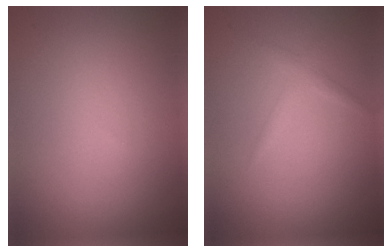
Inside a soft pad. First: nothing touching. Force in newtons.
{"total": 1.3, "press": 1.3, "slide": 0.1}